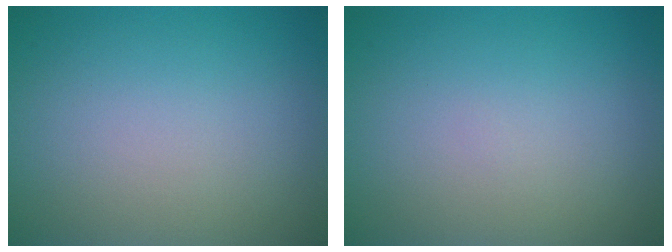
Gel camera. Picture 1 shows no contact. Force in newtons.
{"total": 0.0}